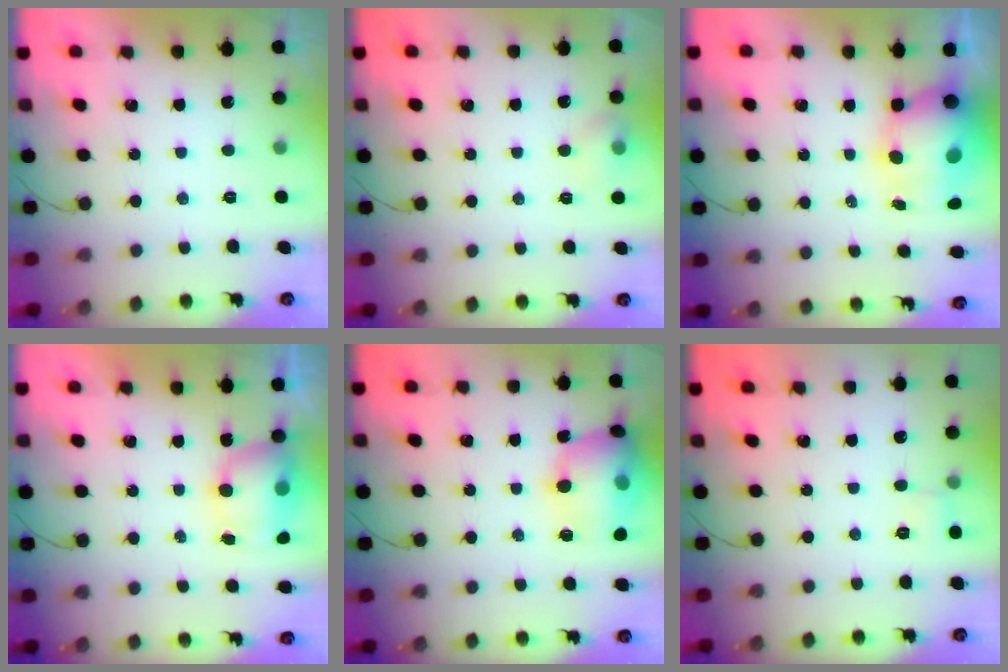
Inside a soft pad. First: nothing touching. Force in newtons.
{"total": 6.3, "press": 6.2, "slide": 1.1}
{"total": 10.8, "press": 10.4, "slide": 2.9}
{"total": 8.3, "press": 7.7, "slide": 3.0}
{"total": 20.6, "press": 18.9, "slide": 8.3}
{"total": 6.2, "press": 5.9, "slide": 1.9}